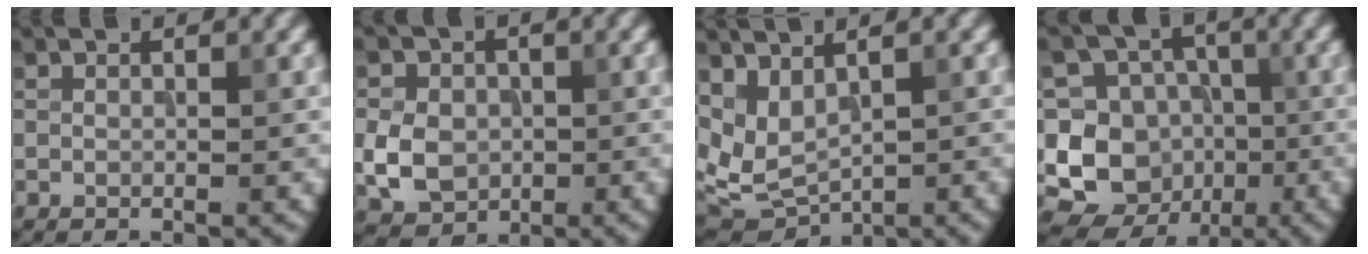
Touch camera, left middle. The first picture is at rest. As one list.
[{"total": 4.8, "force": [-0.6, 4.0, 2.6], "torque": [-0.054, 0.000, -0.017]}, {"total": 4.9, "force": [1.8, 2.9, 3.6], "torque": [-0.077, -0.008, 0.046]}, {"total": 12.0, "force": [-3.0, 11.1, 3.3], "torque": [-0.079, 0.013, -0.054]}]